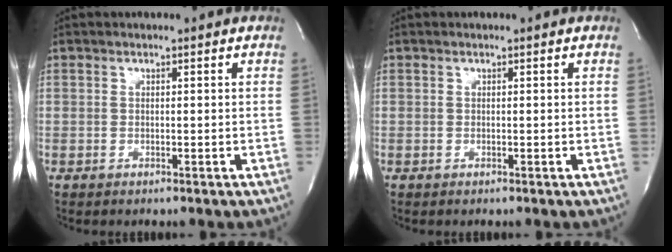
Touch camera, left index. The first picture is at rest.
{"total": 0.0}